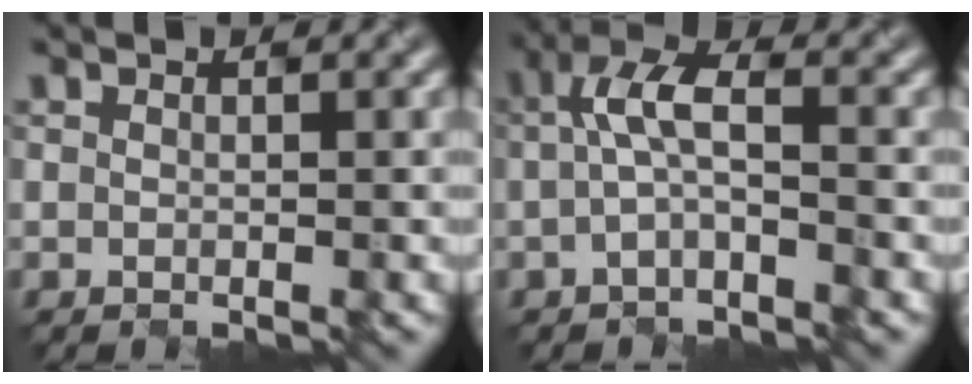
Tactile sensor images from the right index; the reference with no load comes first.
{"total": 3.6, "force": [-0.1, 1.2, 3.4], "torque": [-0.076, 0.012, -0.002]}